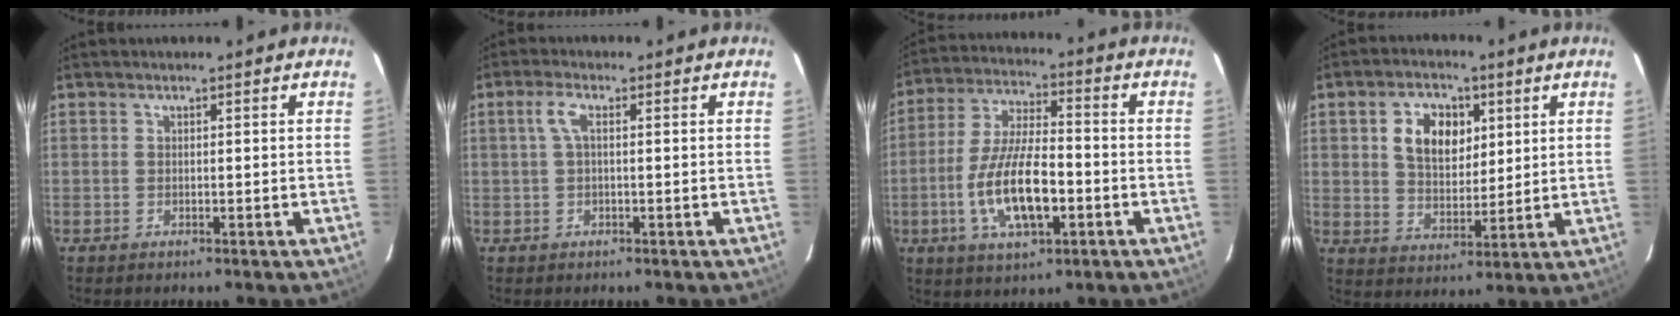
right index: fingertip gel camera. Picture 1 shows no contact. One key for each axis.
{"total": 2.8, "fx": 0.5, "fy": 0.8, "fz": 2.6, "tx": -0.057, "ty": 0.006, "tz": 0.009}
{"total": 13.8, "fx": -4.1, "fy": 4.9, "fz": 12.3, "tx": -0.249, "ty": -0.007, "tz": -0.070}
{"total": 9.6, "fx": 3.3, "fy": 6.4, "fz": 6.3, "tx": -0.114, "ty": 0.017, "tz": 0.063}